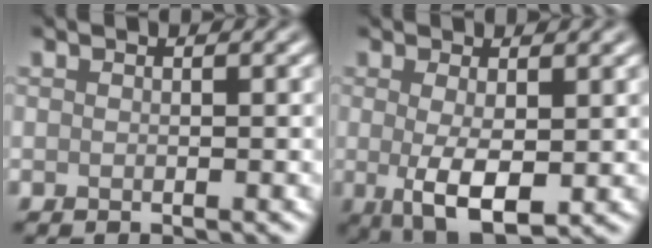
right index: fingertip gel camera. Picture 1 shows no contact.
{"total": 4.4, "force": [-0.1, 1.7, 4.1], "torque": [-0.080, -0.010, 0.001]}